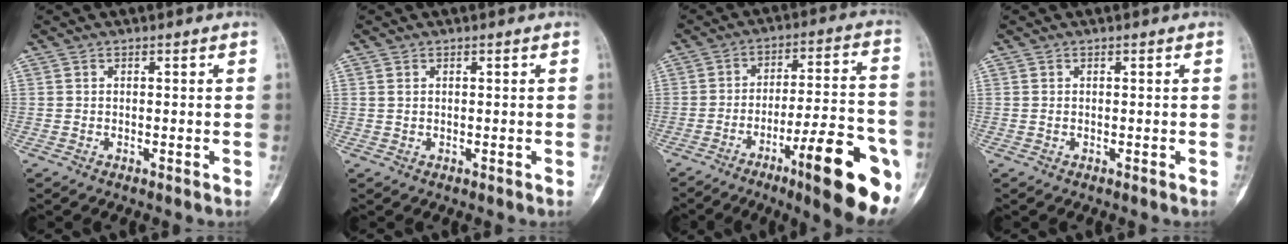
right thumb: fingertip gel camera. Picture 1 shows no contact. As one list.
[{"total": 0.7, "force": [0.3, 0.4, 0.5], "torque": [-0.012, 0.003, 0.007]}, {"total": 20.6, "force": [-9.5, 4.2, 17.8], "torque": [-0.207, 0.044, -0.135]}, {"total": 0.0}]